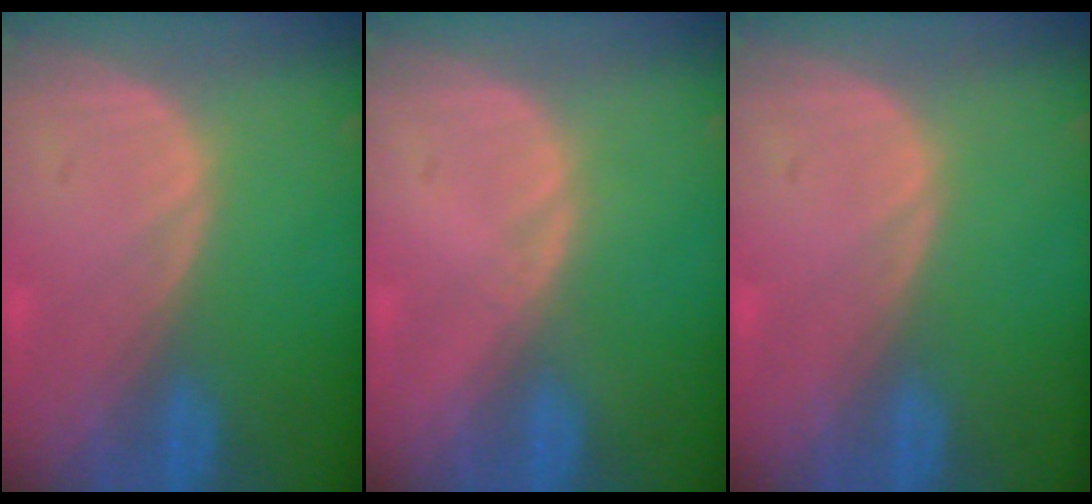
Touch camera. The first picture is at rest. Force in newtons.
{"total": 0.7, "press": 0.5, "slide": 0.4}
{"total": 0.0}